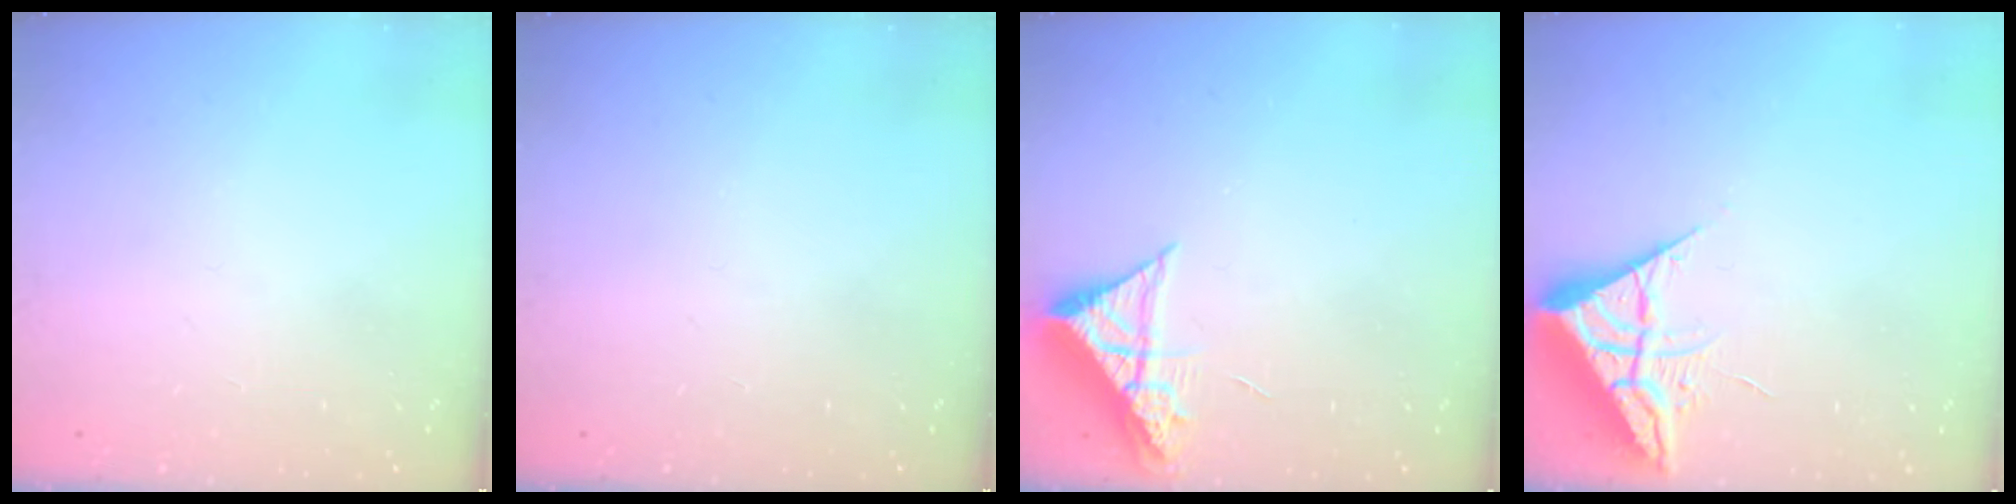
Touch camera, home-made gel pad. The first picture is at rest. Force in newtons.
{"total": 0.0}
{"total": 8.4, "press": 8.4, "slide": 0.8}
{"total": 6.9, "press": 6.9, "slide": 0.4}